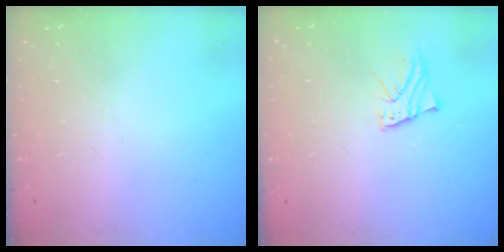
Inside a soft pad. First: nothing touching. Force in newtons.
{"total": 1.8, "press": 1.8, "slide": 0.1}